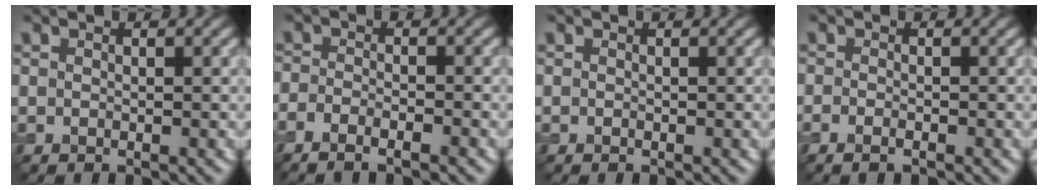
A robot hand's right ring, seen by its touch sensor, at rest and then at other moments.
{"total": 3.6, "force": [-2.9, 0.8, 2.0], "torque": [-0.039, -0.006, -0.053]}
{"total": 0.0}
{"total": 1.0, "force": [-0.8, 0.1, 0.5], "torque": [-0.012, -0.004, -0.019]}